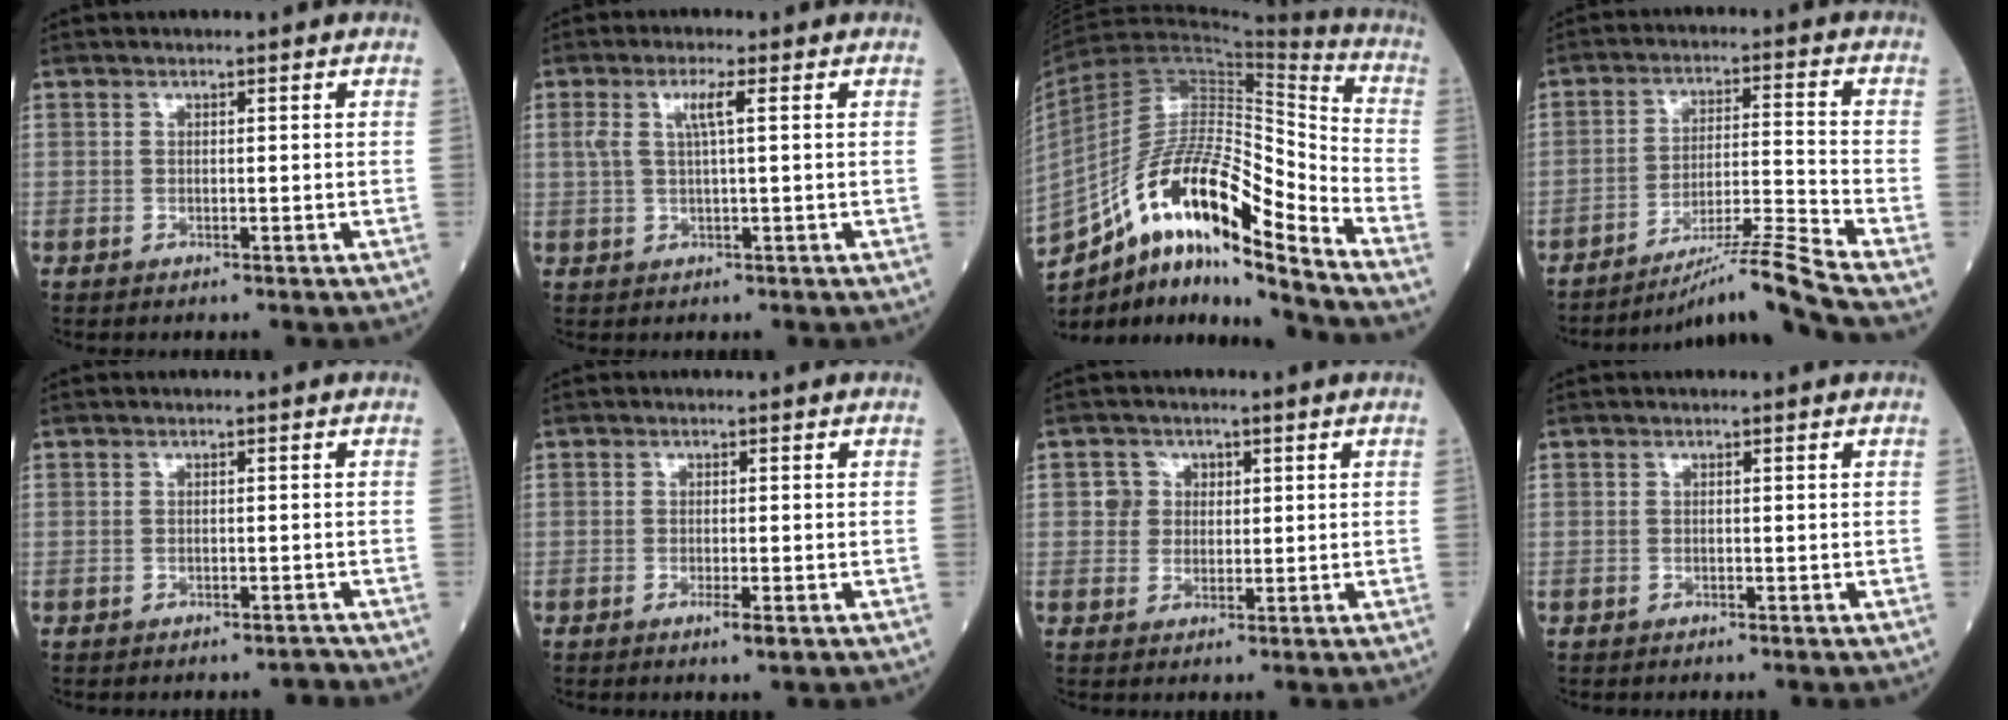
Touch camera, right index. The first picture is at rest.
{"total": 3.6, "force": [1.2, 0.2, 3.4], "torque": [-0.072, 0.011, 0.024]}
{"total": 21.4, "force": [-13.6, 3.3, 16.2], "torque": [-0.324, 0.006, -0.242]}
{"total": 11.0, "force": [-9.3, -3.9, 4.4], "torque": [-0.065, -0.001, -0.163]}
{"total": 0.9, "force": [-0.8, 0.1, 0.2], "torque": [0.003, 0.000, -0.013]}
{"total": 1.5, "force": [-0.6, -0.1, 1.4], "torque": [-0.024, -0.005, -0.011]}
{"total": 3.2, "force": [0.8, 3.0, 0.4], "torque": [0.002, 0.006, 0.010]}
{"total": 0.0}